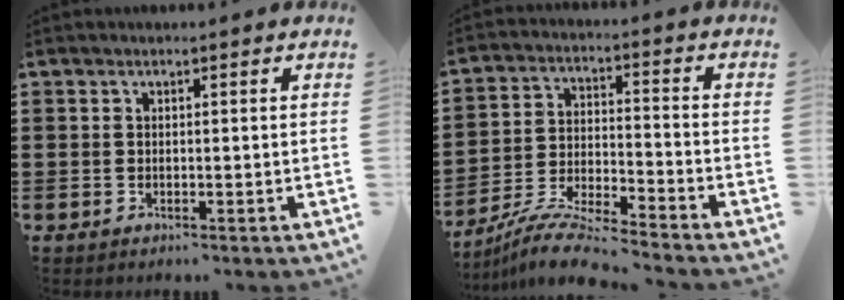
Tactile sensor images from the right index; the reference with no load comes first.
{"total": 8.5, "force": [-8.1, -0.1, 2.5], "torque": [-0.062, 0.001, -0.162]}